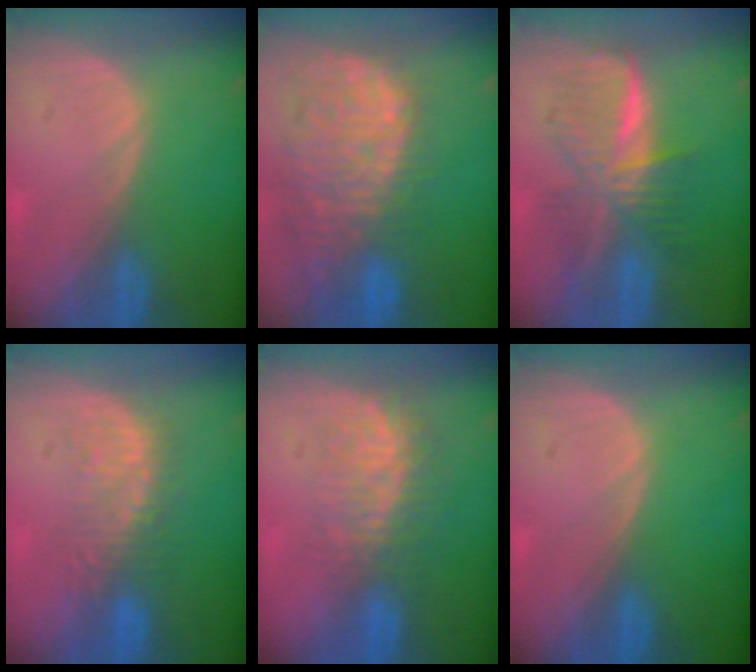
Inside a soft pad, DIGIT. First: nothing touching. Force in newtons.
{"total": 13.5, "press": 11.4, "slide": 7.3}
{"total": 8.1, "press": 8.1, "slide": 0.3}
{"total": 6.0, "press": 5.8, "slide": 1.4}
{"total": 8.0, "press": 7.3, "slide": 3.3}
{"total": 0.0}